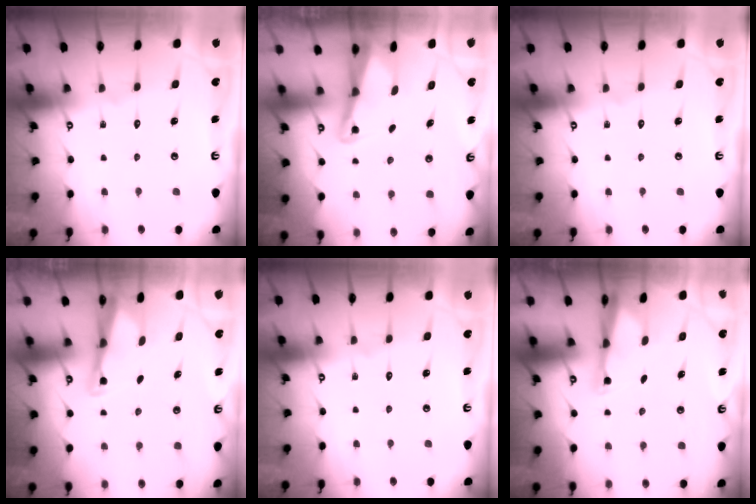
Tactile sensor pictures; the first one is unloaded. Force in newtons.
{"total": 2.5, "press": 2.4, "slide": 0.6}
{"total": 0.0}
{"total": 2.5, "press": 2.5, "slide": 0.1}
{"total": 0.0}
{"total": 3.4, "press": 3.3, "slide": 0.6}